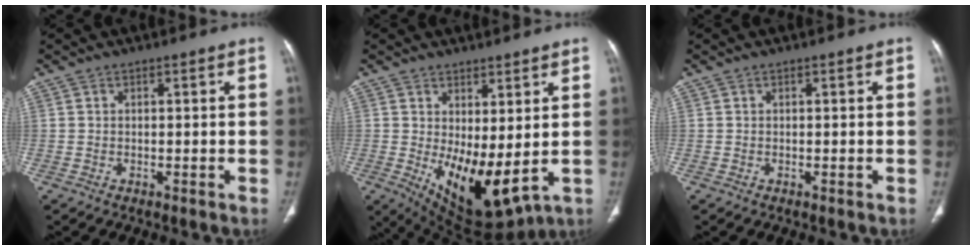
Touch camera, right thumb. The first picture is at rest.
{"total": 12.5, "force": [-0.3, 5.6, 11.2], "torque": [-0.166, -0.025, 0.019]}
{"total": 0.0}